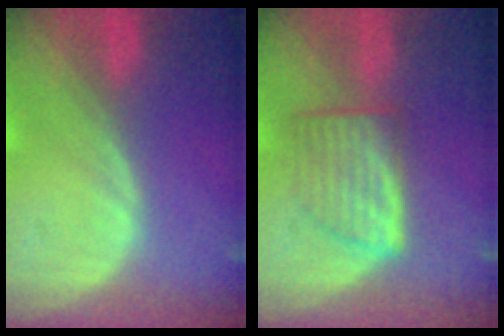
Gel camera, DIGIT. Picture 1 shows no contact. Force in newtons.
{"total": 6.0, "press": 5.8, "slide": 1.7}